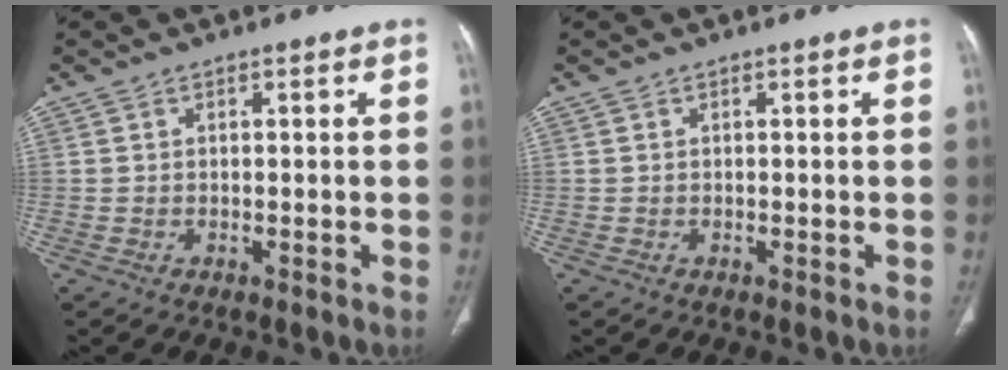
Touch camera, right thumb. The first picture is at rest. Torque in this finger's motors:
{"motor_torque": [0.00, 0.00, 0.00, 0.00, 0.00]}